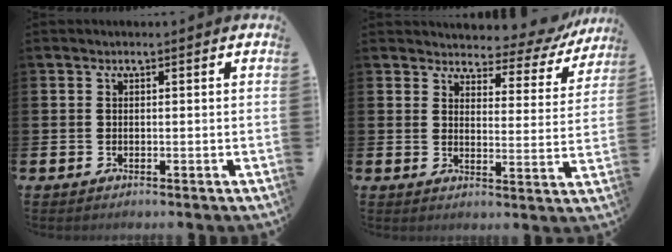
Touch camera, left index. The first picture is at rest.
{"total": 3.9, "force": [3.6, 1.4, 0.6], "torque": [-0.018, -0.039, 0.053]}